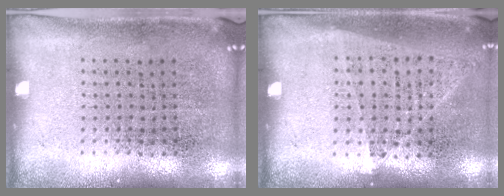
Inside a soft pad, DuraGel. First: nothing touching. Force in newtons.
{"total": 1.0, "press": 0.9, "slide": 0.5}